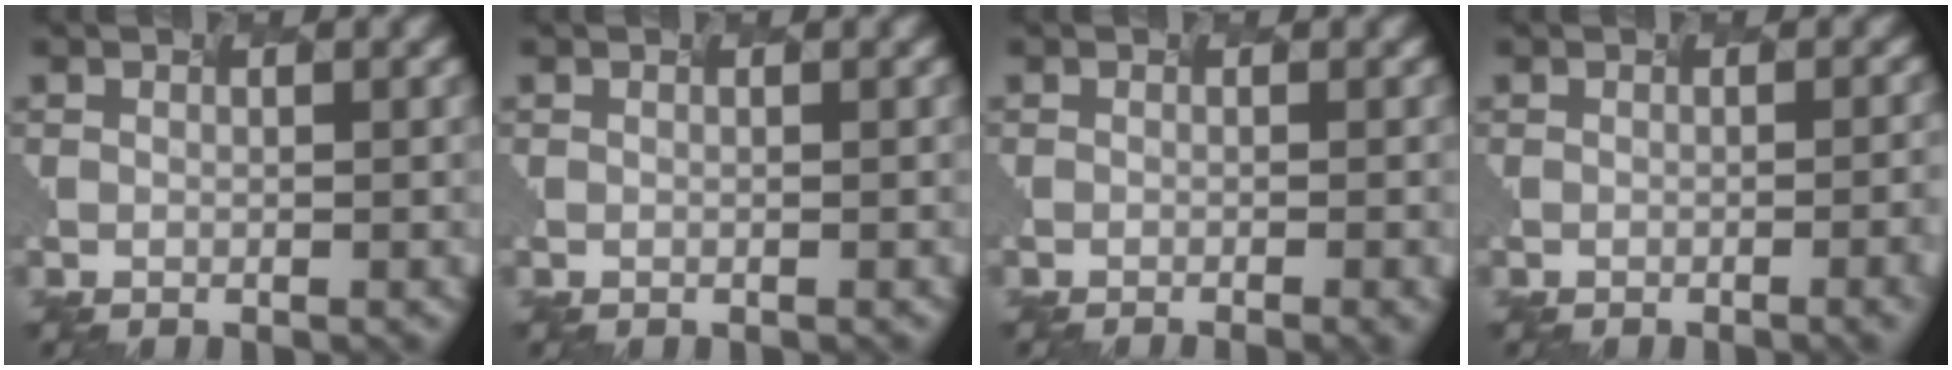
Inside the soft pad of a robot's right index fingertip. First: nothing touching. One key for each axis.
{"total": 0.0}
{"total": 2.7, "fx": -0.7, "fy": 1.2, "fz": 2.3, "tx": 0.003, "ty": 0.009, "tz": -0.014}
{"total": 5.1, "fx": -0.4, "fy": 2.2, "fz": 4.6, "tx": -0.016, "ty": 0.017, "tz": -0.005}